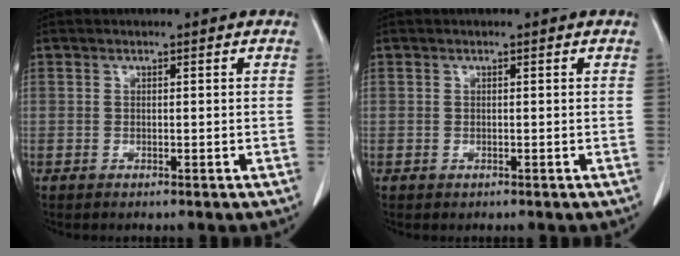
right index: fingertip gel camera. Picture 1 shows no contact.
{"total": 0.0}